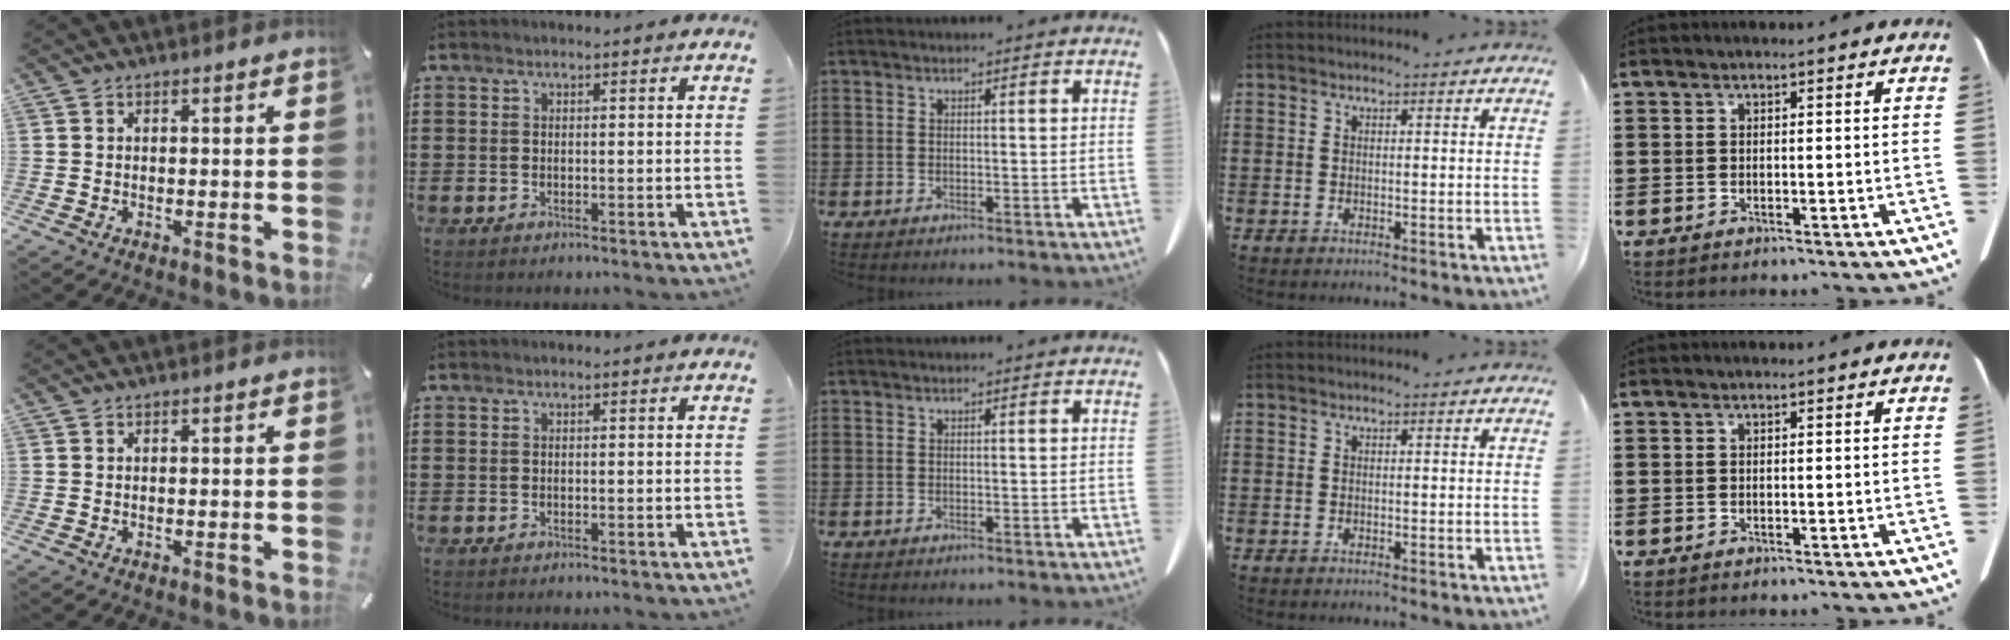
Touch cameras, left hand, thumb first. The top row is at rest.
{}